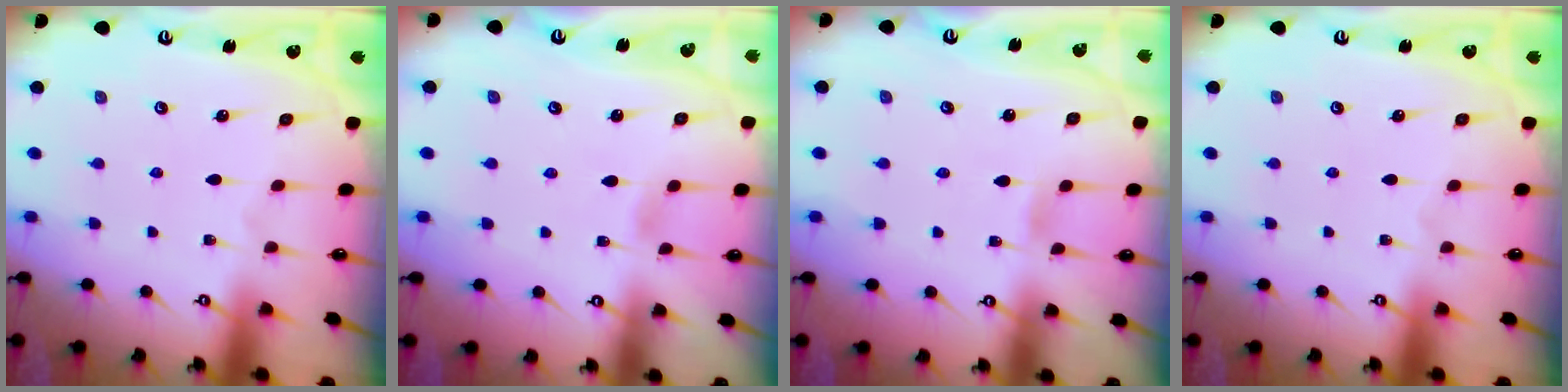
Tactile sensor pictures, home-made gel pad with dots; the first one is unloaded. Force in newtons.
{"total": 3.5, "press": 3.5, "slide": 0.4}
{"total": 2.5, "press": 2.5, "slide": 0.3}
{"total": 0.0}